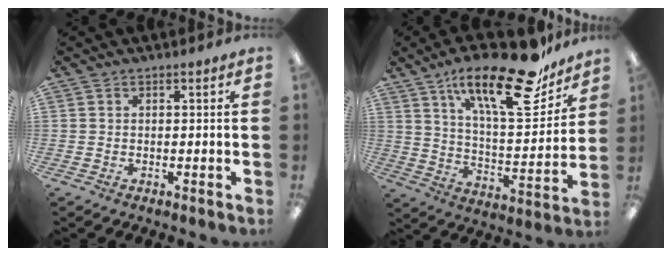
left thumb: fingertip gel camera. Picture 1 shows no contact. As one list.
[{"total": 25.2, "force": [16.6, 8.3, 17.1], "torque": [-0.250, -0.101, 0.269]}]